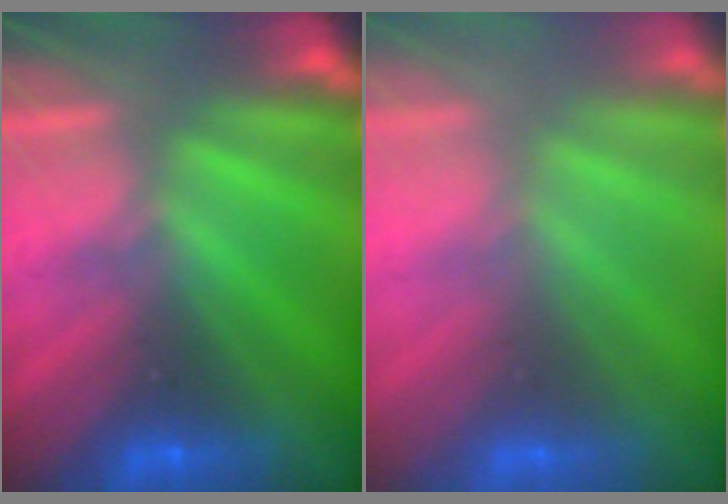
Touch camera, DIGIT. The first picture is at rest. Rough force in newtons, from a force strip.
{"total": 2.9}